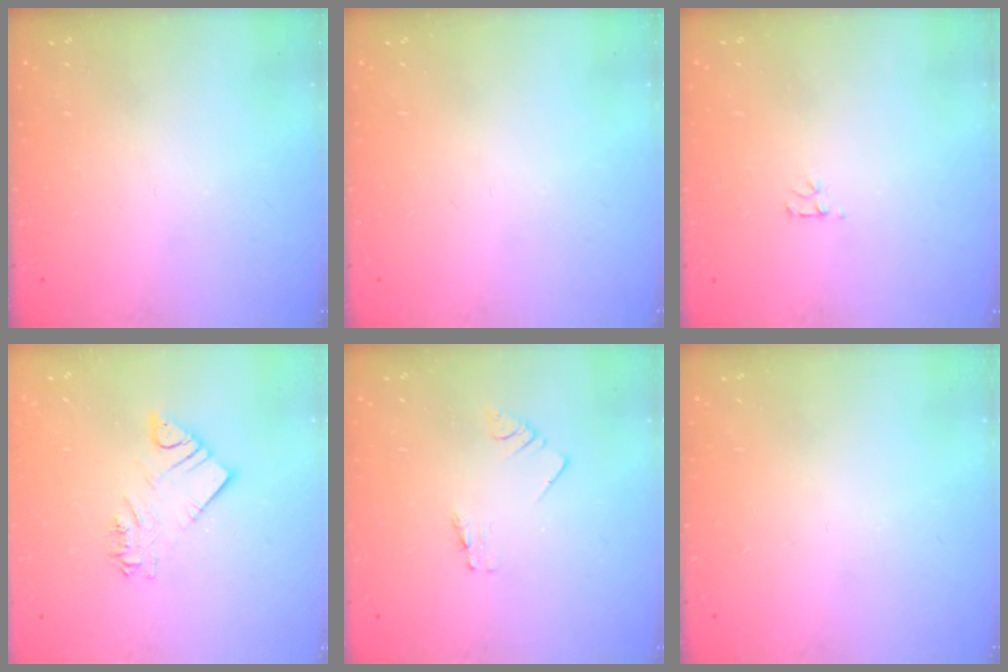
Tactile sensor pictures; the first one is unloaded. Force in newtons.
{"total": 0.0}
{"total": 2.7, "press": 2.7, "slide": 0.3}
{"total": 4.0, "press": 4.0, "slide": 0.2}
{"total": 0.0}
{"total": 0.0}